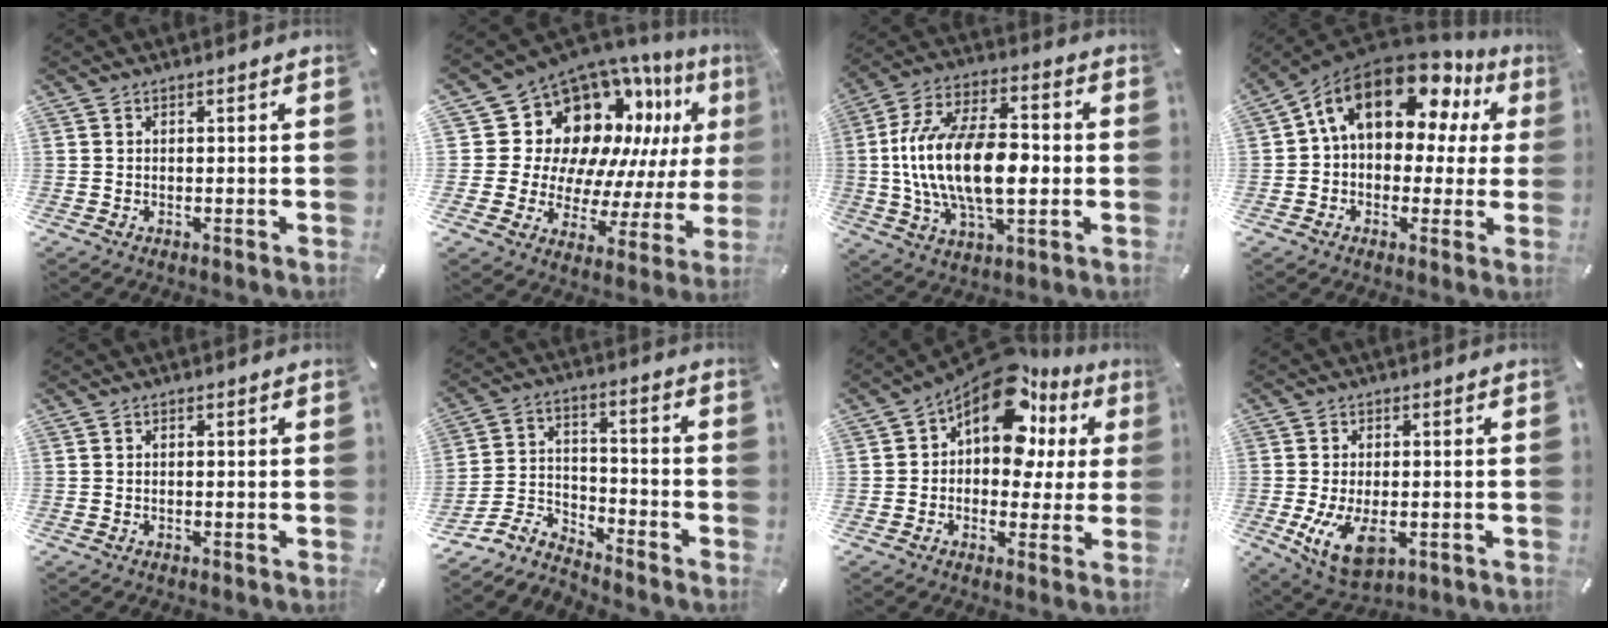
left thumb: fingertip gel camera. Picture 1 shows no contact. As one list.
[{"total": 17.5, "force": [9.4, 12.5, 7.9], "torque": [-0.126, -0.111, 0.186]}, {"total": 20.0, "force": [-1.4, 10.8, 16.7], "torque": [-0.351, 0.005, -0.026]}, {"total": 18.2, "force": [8.1, 11.3, 11.7], "torque": [-0.192, -0.038, 0.140]}, {"total": 0.0}, {"total": 9.4, "force": [-7.9, 4.3, 2.6], "torque": [-0.042, 0.033, -0.150]}, {"total": 17.3, "force": [8.9, 9.9, 11.1], "torque": [-0.168, -0.059, 0.157]}, {"total": 8.9, "force": [-1.8, 5.1, 7.1], "torque": [-0.142, -0.014, -0.030]}]